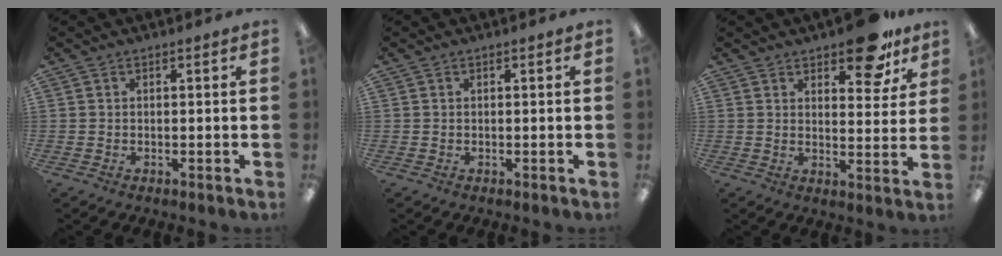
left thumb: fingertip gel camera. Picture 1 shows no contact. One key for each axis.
{"total": 0.0}
{"total": 11.6, "fx": 8.4, "fy": 4.8, "fz": 6.5, "tx": -0.068, "ty": -0.050, "tz": 0.140}